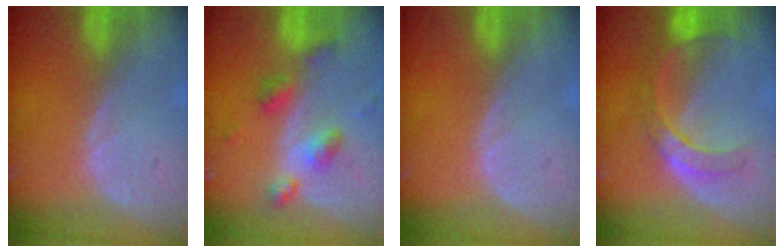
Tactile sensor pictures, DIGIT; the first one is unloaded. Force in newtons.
{"total": 6.2, "press": 5.5, "slide": 3.0}
{"total": 0.0}
{"total": 6.2, "press": 6.1, "slide": 0.7}